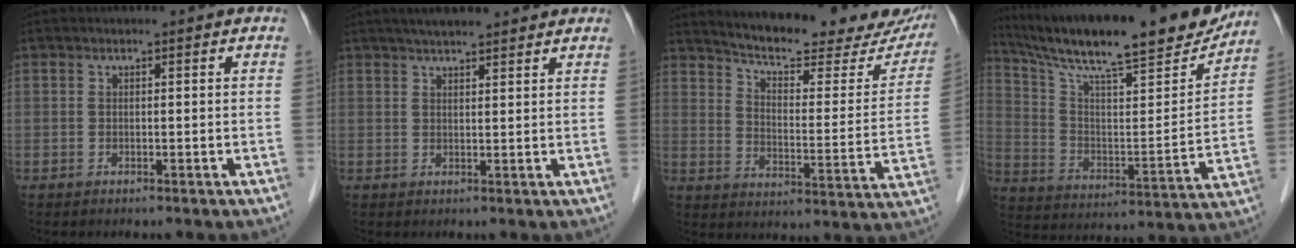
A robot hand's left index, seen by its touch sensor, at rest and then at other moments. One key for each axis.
{"total": 8.3, "fx": 7.2, "fy": 1.2, "fz": 4.0, "tx": -0.057, "ty": 0.029, "tz": 0.100}
{"total": 23.1, "fx": 20.6, "fy": 4.3, "fz": 9.5, "tx": -0.132, "ty": -0.043, "tz": 0.259}
{"total": 24.9, "fx": 21.2, "fy": 2.9, "fz": 12.8, "tx": -0.223, "ty": -0.020, "tz": 0.321}